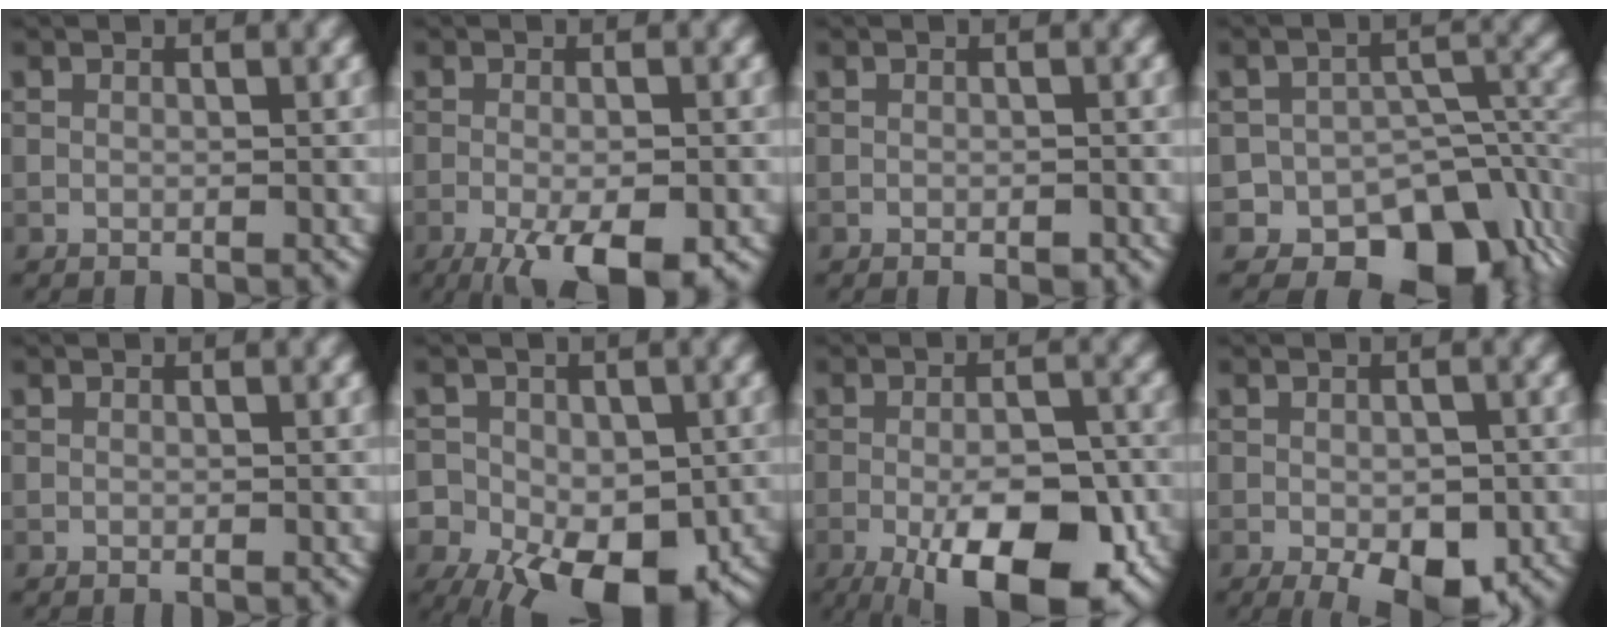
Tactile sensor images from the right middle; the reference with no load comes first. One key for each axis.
{"total": 7.2, "fx": -3.9, "fy": 2.2, "fz": 5.6, "tx": -0.091, "ty": -0.011, "tz": -0.058}
{"total": 0.8, "fx": -0.4, "fy": 0.3, "fz": 0.6, "tx": -0.007, "ty": 0.000, "tz": -0.003}
{"total": 11.1, "fx": -7.1, "fy": 7.0, "fz": 4.7, "tx": -0.047, "ty": 0.006, "tz": -0.102}
{"total": 0.0}
{"total": 13.3, "fx": -5.9, "fy": 9.2, "fz": 7.6, "tx": -0.108, "ty": -0.031, "tz": -0.096}
{"total": 11.5, "fx": -5.0, "fy": 4.4, "fz": 9.4, "tx": -0.140, "ty": -0.006, "tz": -0.080}
{"total": 5.4, "fx": -2.3, "fy": 2.3, "fz": 4.3, "tx": -0.057, "ty": -0.006, "tz": -0.030}